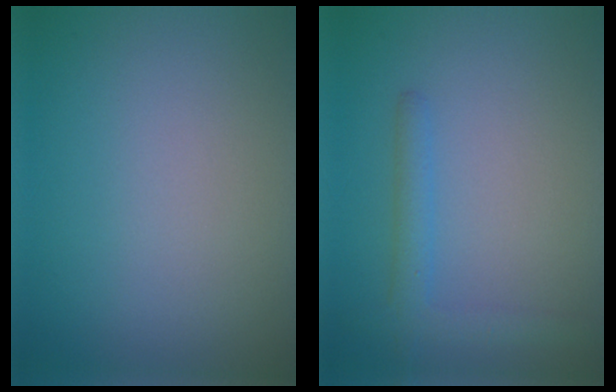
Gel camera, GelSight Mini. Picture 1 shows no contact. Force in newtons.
{"total": 2.4, "press": 2.4, "slide": 0.2}